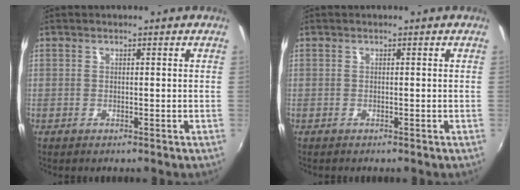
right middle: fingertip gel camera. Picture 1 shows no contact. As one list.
[{"total": 0.0}]